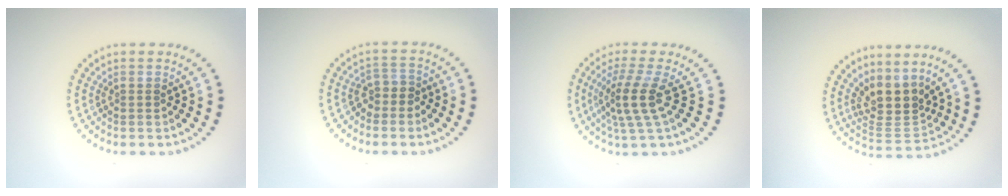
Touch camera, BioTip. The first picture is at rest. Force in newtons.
{"total": 1.8, "press": 1.4, "slide": 1.1}
{"total": 3.8, "press": 2.7, "slide": 2.6}
{"total": 4.0, "press": 3.0, "slide": 2.7}